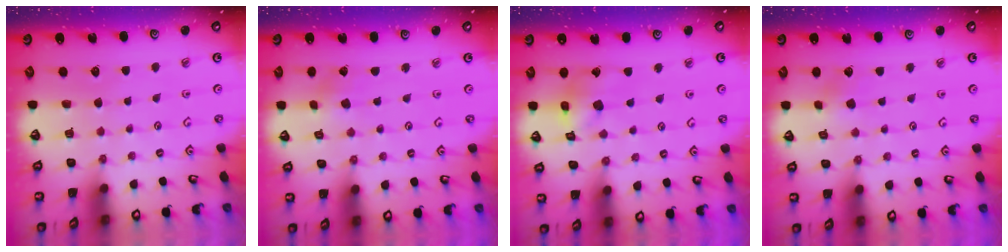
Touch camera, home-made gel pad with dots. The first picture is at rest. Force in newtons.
{"total": 0.0}
{"total": 10.8, "press": 10.7, "slide": 1.4}
{"total": 2.5, "press": 2.5, "slide": 0.2}